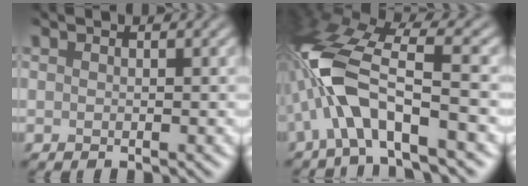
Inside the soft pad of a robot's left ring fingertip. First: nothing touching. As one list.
[{"total": 8.4, "force": [-3.5, 2.5, 7.2], "torque": [-0.158, 0.016, -0.080]}]